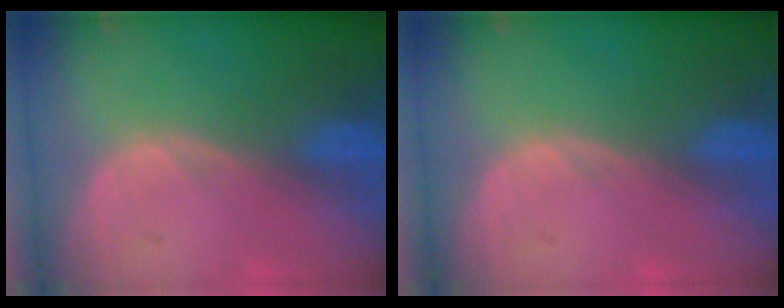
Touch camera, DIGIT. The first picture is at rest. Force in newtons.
{"total": 0.0}